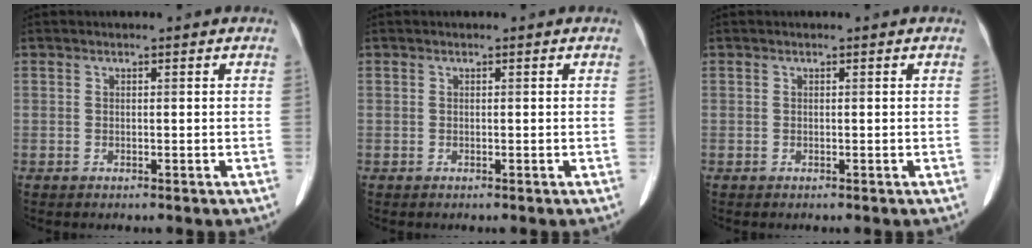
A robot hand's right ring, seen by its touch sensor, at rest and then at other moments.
{"total": 0.0}
{"total": 0.0}